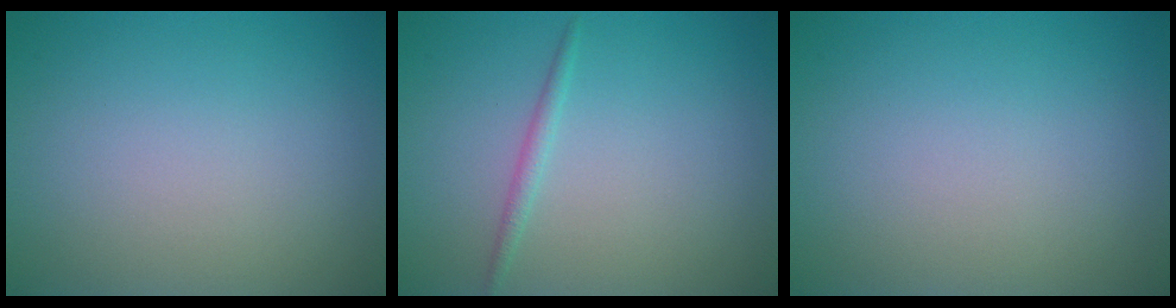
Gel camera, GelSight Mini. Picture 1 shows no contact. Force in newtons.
{"total": 1.1, "press": 1.1, "slide": 0.0}
{"total": 0.0}